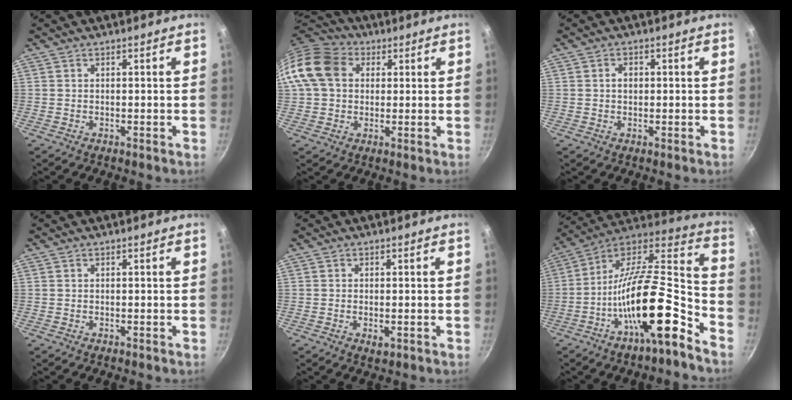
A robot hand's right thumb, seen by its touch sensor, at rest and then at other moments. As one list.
[{"total": 12.9, "force": [2.8, 10.2, 7.3], "torque": [-0.123, 0.022, 0.034]}, {"total": 1.9, "force": [0.2, 1.5, 1.2], "torque": [-0.012, 0.003, 0.002]}, {"total": 0.0}, {"total": 1.7, "force": [-0.4, 0.9, 1.4], "torque": [-0.025, -0.004, -0.006]}, {"total": 23.0, "force": [-11.4, 6.5, 18.9], "torque": [-0.285, 0.074, -0.212]}]